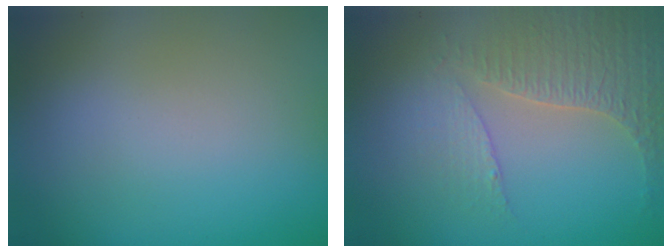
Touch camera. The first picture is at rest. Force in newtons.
{"total": 3.6, "press": 2.8, "slide": 2.3}